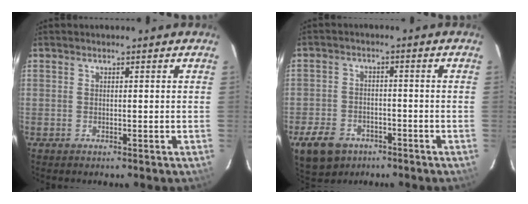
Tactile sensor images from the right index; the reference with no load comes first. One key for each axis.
{"total": 10.4, "fx": -6.2, "fy": 7.1, "fz": 4.5, "tx": -0.126, "ty": 0.002, "tz": -0.094}